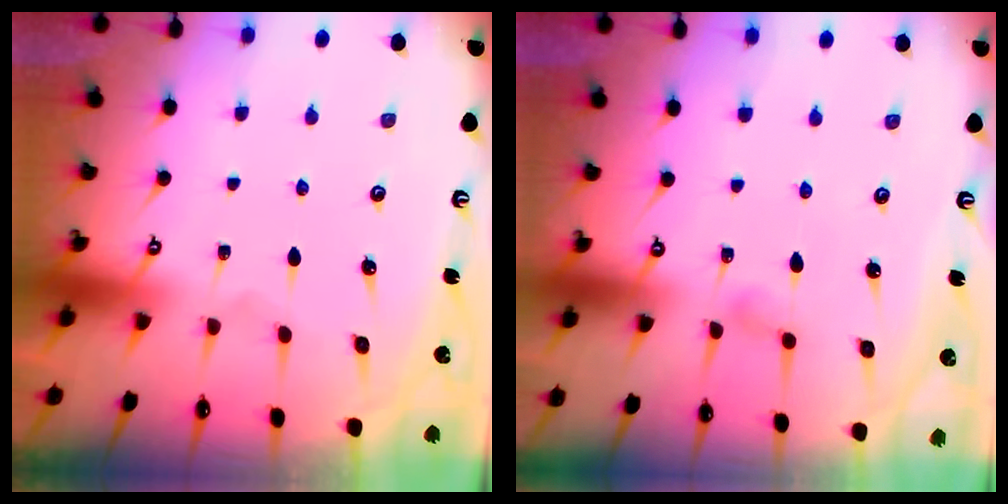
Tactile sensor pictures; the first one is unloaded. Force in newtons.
{"total": 5.2, "press": 5.1, "slide": 0.7}